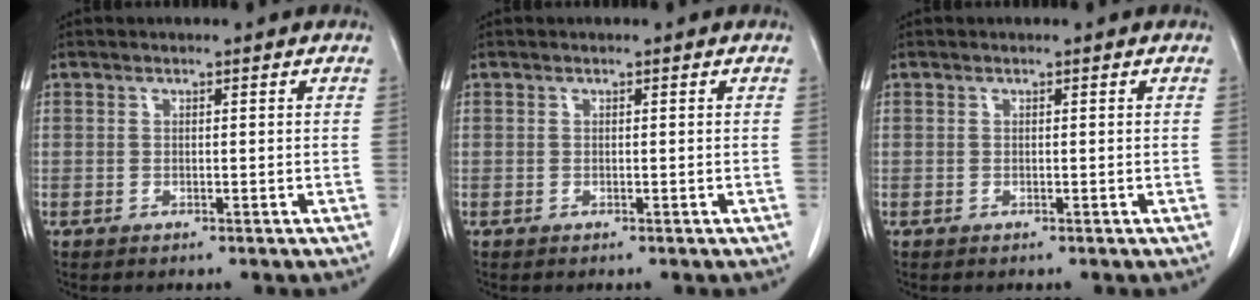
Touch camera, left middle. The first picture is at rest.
{"total": 0.0}
{"total": 0.0}